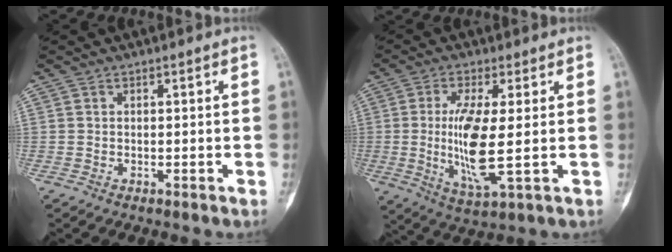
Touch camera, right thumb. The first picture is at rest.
{"total": 11.1, "force": [-0.1, 2.4, 10.8], "torque": [-0.233, -0.022, -0.001]}